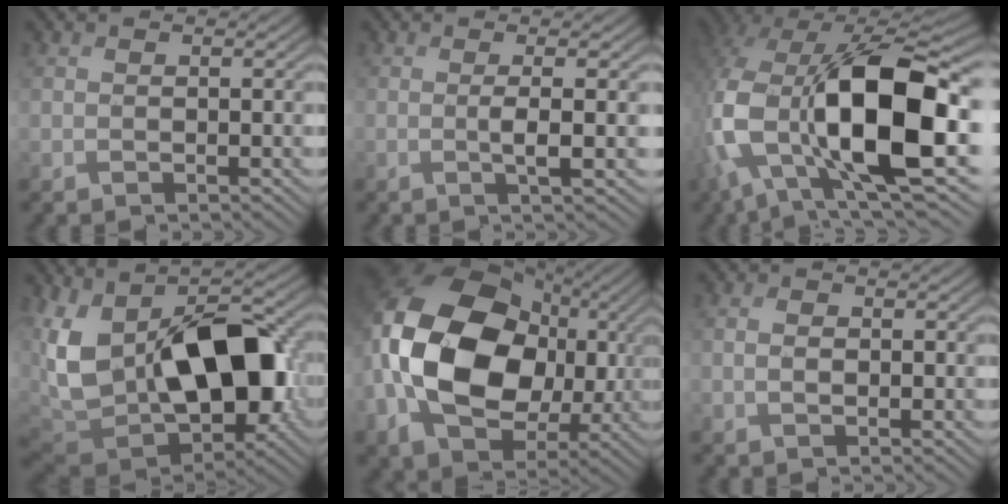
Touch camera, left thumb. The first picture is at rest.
{"total": 3.3, "force": [0.1, 0.5, 3.3], "torque": [-0.059, 0.005, -0.005]}
{"total": 18.8, "force": [-1.2, 10.4, 15.6], "torque": [-0.346, -0.043, -0.003]}
{"total": 19.1, "force": [0.7, 11.3, 15.4], "torque": [-0.331, -0.035, 0.027]}
{"total": 20.0, "force": [0.2, 14.8, 13.5], "torque": [-0.306, -0.010, 0.007]}
{"total": 1.8, "force": [0.0, 1.2, 1.4], "torque": [-0.022, -0.002, 0.000]}